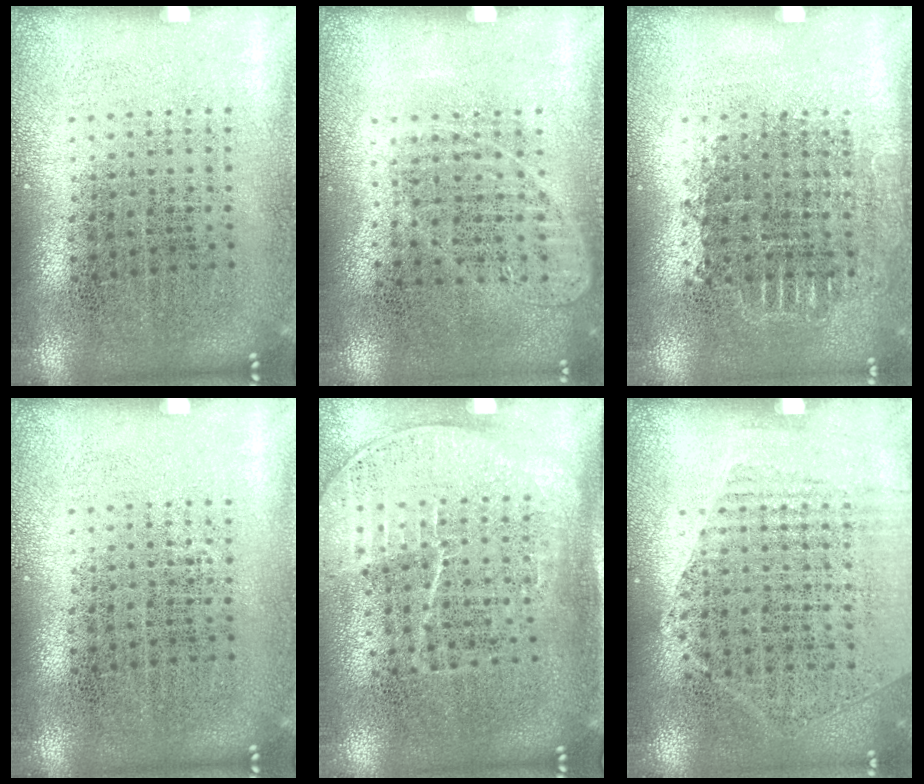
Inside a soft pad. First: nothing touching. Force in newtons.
{"total": 0.9, "press": 0.9, "slide": 0.3}
{"total": 0.7, "press": 0.7, "slide": 0.3}
{"total": 0.0}
{"total": 1.7, "press": 1.4, "slide": 1.0}
{"total": 1.2, "press": 1.0, "slide": 0.7}